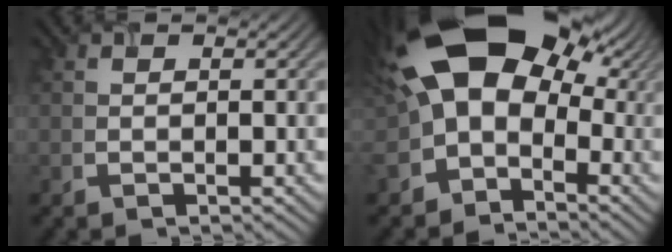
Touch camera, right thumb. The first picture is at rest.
{"total": 17.3, "force": [3.0, 11.8, 12.3], "torque": [-0.225, -0.007, 0.068]}